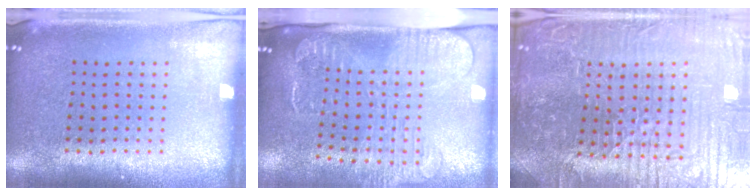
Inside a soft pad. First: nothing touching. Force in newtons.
{"total": 2.7, "press": 2.0, "slide": 1.7}
{"total": 6.3, "press": 5.9, "slide": 2.3}